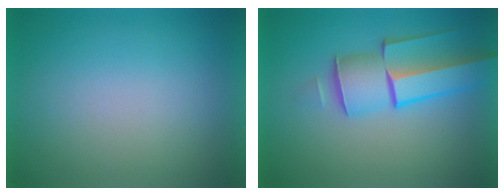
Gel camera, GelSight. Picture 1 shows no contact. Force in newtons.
{"total": 6.2}